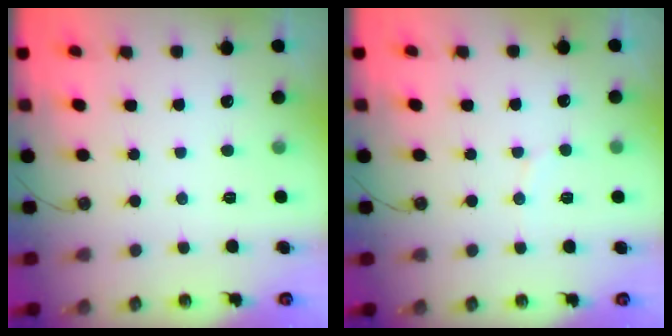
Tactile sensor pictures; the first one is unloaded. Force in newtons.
{"total": 6.0, "press": 6.0, "slide": 0.4}